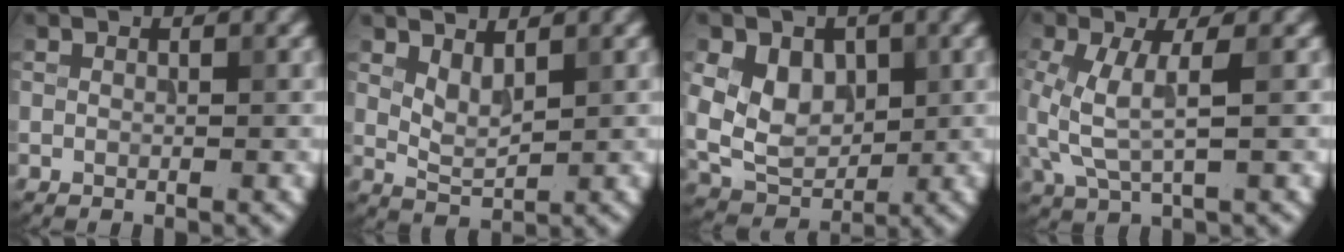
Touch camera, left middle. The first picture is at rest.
{"total": 2.2, "force": [1.1, 1.0, 1.7], "torque": [-0.037, -0.006, 0.027]}
{"total": 5.8, "force": [1.0, 4.3, 3.8], "torque": [-0.069, -0.005, 0.017]}
{"total": 4.5, "force": [0.0, 1.6, 4.2], "torque": [-0.112, -0.004, 0.001]}